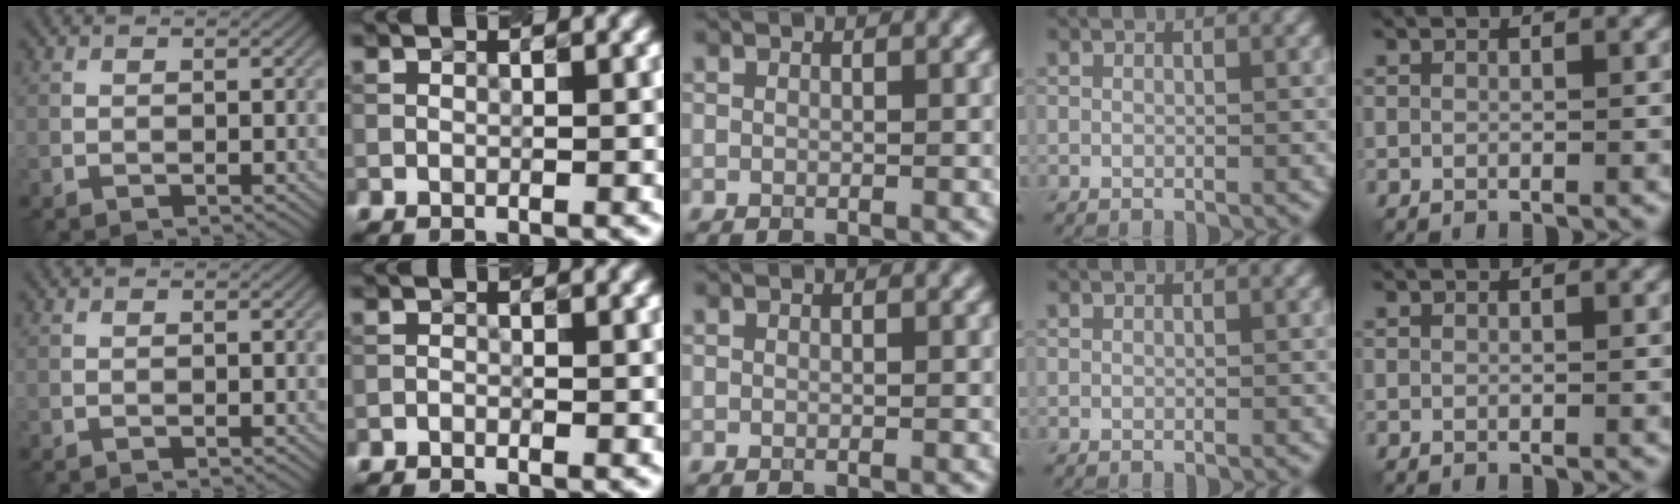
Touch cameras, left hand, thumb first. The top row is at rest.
{"index": {"total": 0.7, "force": [-0.6, 0.0, 0.1], "torque": [-0.004, -0.001, -0.015]}}